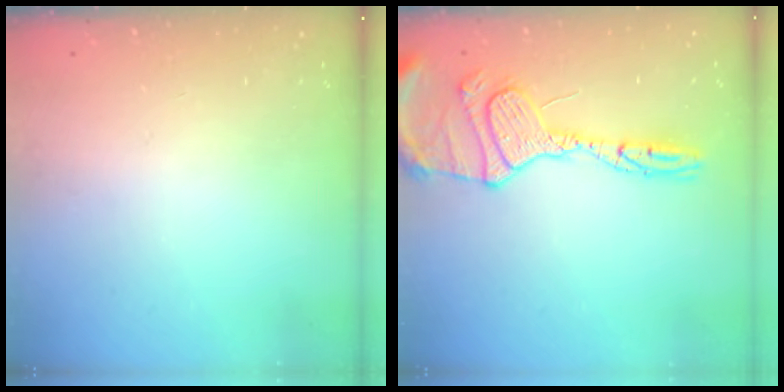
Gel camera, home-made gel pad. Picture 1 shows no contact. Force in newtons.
{"total": 16.6, "press": 16.5, "slide": 2.0}